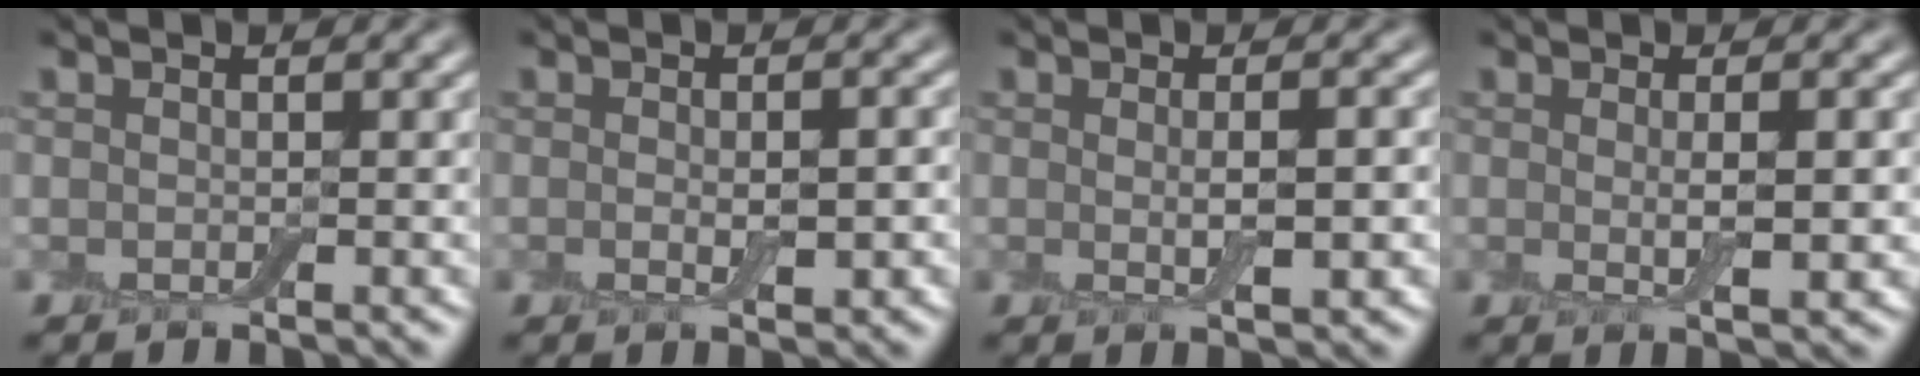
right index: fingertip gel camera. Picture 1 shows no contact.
{"total": 2.5, "force": [-0.2, 0.9, 2.3], "torque": [-0.039, -0.007, -0.002]}
{"total": 2.8, "force": [0.0, 0.6, 2.8], "torque": [-0.048, -0.006, 0.002]}
{"total": 3.0, "force": [0.1, 0.6, 2.9], "torque": [-0.049, -0.008, 0.003]}